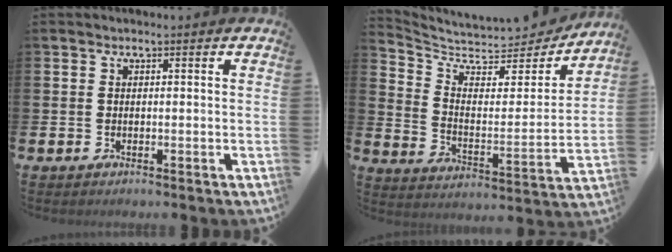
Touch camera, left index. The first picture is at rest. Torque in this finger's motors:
{"motor_torque": [0.83, -1.31, 0.14, 0.02]}